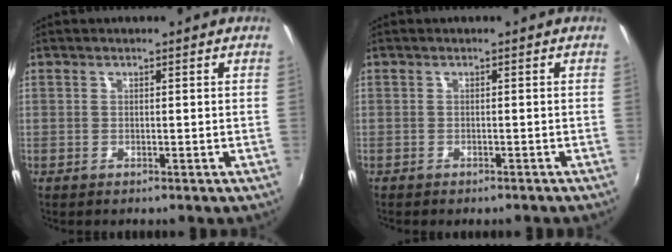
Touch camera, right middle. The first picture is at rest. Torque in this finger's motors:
{"motor_torque": [1.01, -1.12, 0.23, 0.09]}